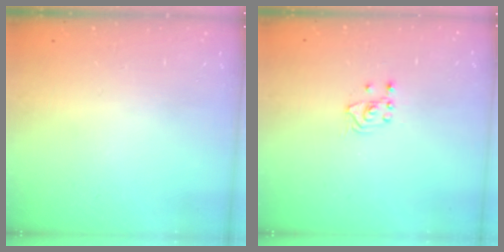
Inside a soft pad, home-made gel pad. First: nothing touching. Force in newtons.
{"total": 2.5, "press": 2.4, "slide": 0.9}